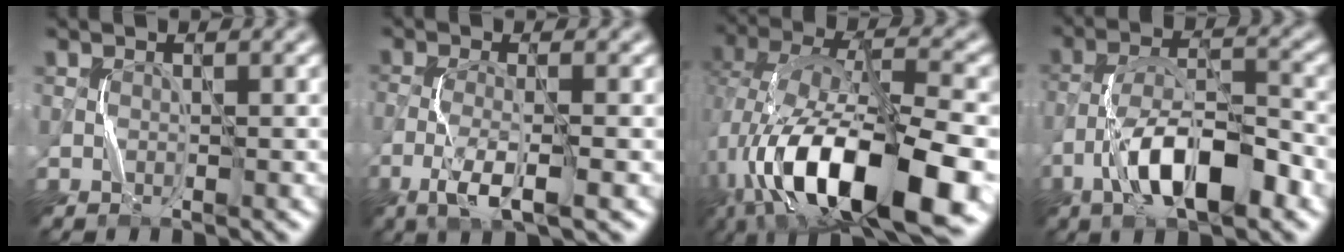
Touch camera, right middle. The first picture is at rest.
{"total": 3.9, "force": [-2.2, 0.9, 3.1], "torque": [-0.064, -0.005, -0.048]}
{"total": 15.8, "force": [-6.4, 6.7, 12.8], "torque": [-0.218, 0.001, -0.111]}
{"total": 8.1, "force": [-4.1, 3.0, 6.3], "torque": [-0.111, 0.015, -0.073]}